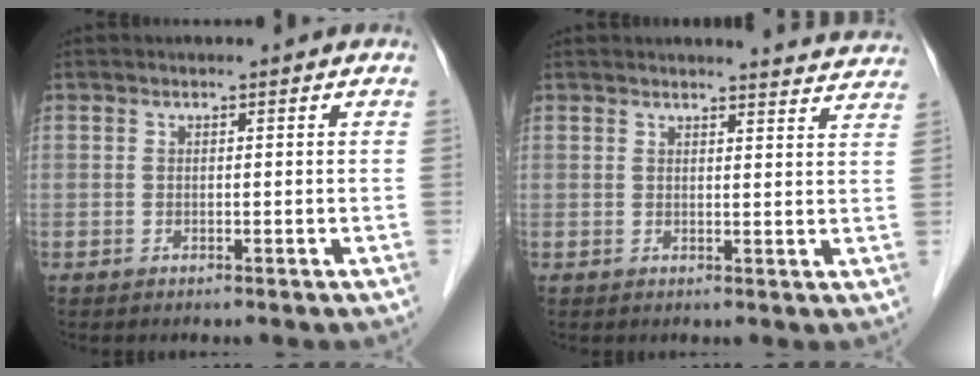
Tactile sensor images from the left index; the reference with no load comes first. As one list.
[{"total": 6.7, "force": [6.7, 0.3, 0.5], "torque": [-0.002, -0.017, 0.056]}]